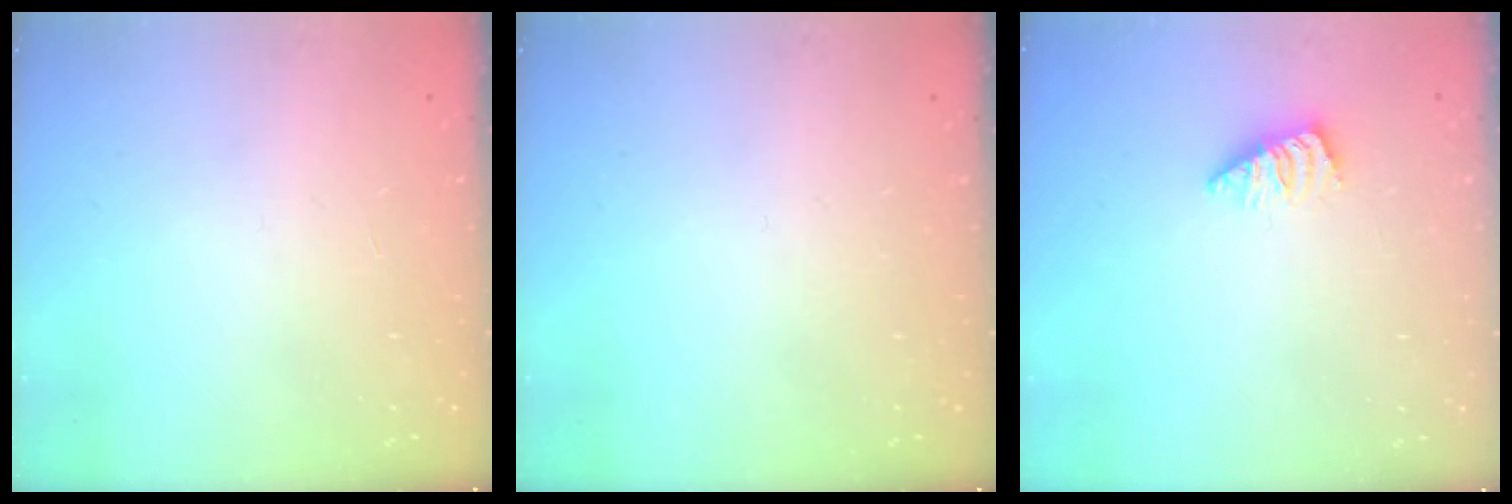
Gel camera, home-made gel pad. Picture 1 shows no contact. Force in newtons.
{"total": 0.0}
{"total": 1.2, "press": 1.1, "slide": 0.4}